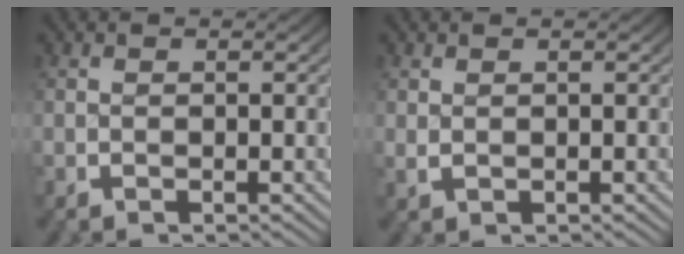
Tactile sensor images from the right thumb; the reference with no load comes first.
{"total": 0.6, "force": [0.4, 0.3, 0.4], "torque": [-0.010, -0.002, 0.013]}